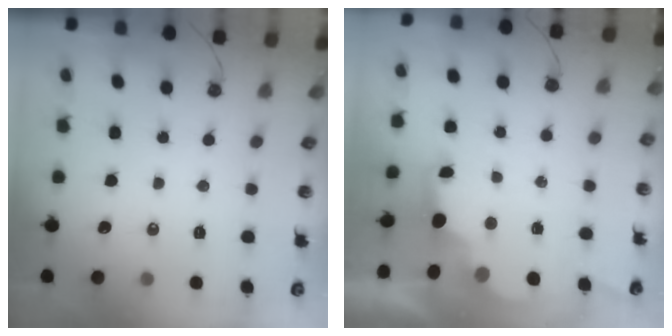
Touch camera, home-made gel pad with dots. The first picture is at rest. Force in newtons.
{"total": 2.8, "press": 2.6, "slide": 0.9}